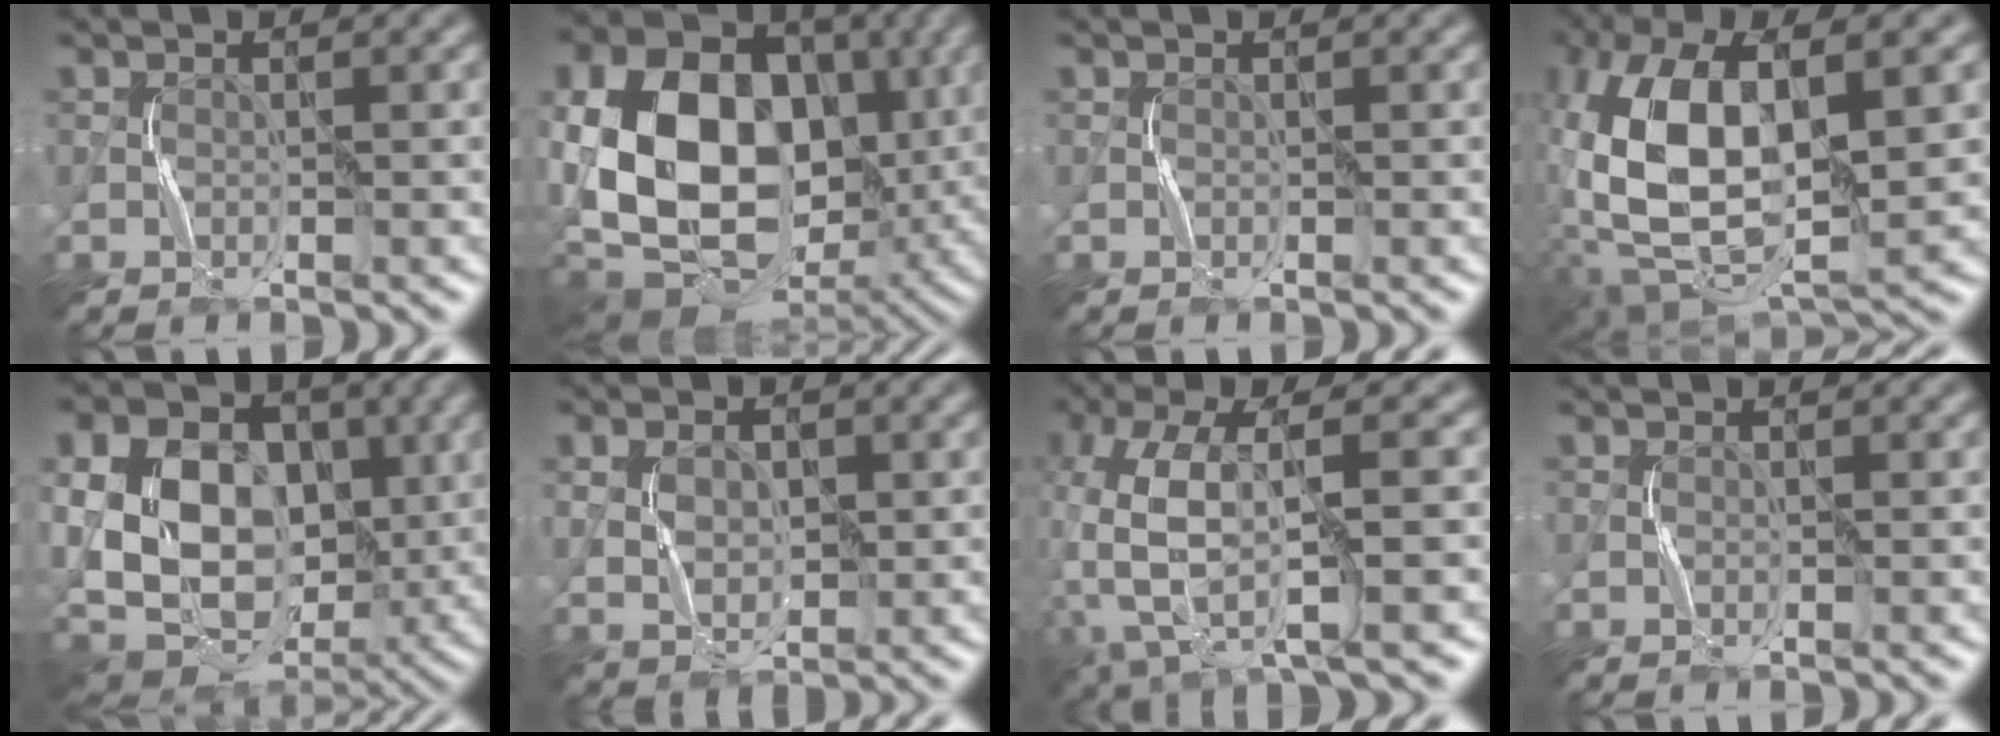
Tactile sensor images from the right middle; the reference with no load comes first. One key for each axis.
{"total": 16.8, "fx": -0.5, "fy": 12.4, "fz": 11.4, "tx": -0.225, "ty": 0.004, "tz": -0.021}
{"total": 0.0}
{"total": 14.4, "fx": -0.1, "fy": 6.9, "fz": 12.6, "tx": -0.269, "ty": 0.003, "tz": -0.008}
{"total": 14.9, "fx": 1.0, "fy": 11.0, "fz": 10.0, "tx": -0.199, "ty": 0.001, "tz": 0.020}
{"total": 3.4, "fx": 0.4, "fy": 2.3, "fz": 2.4, "tx": -0.051, "ty": 0.000, "tz": 0.012}
{"total": 10.1, "fx": -2.3, "fy": 4.3, "fz": 8.9, "tx": -0.201, "ty": -0.007, "tz": -0.038}
{"total": 0.0}